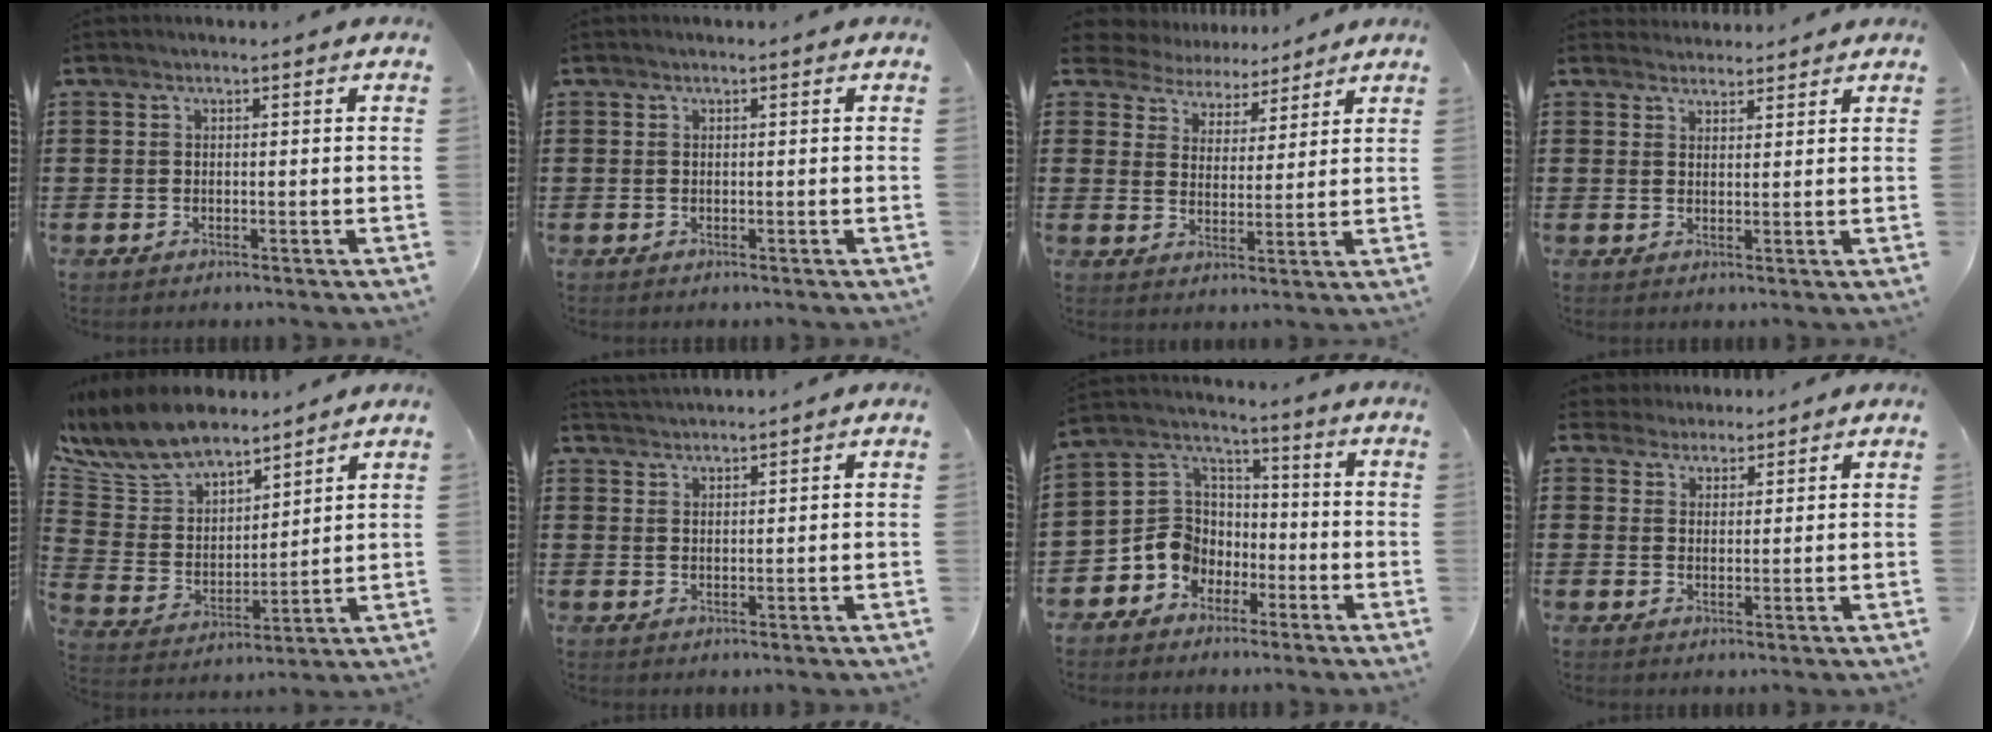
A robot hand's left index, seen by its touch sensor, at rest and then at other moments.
{"total": 0.0}
{"total": 6.0, "force": [5.7, 1.9, 0.0], "torque": [-0.033, -0.026, 0.103]}
{"total": 2.3, "force": [2.2, 0.5, -0.2], "torque": [-0.002, -0.001, 0.044]}
{"total": 9.1, "force": [8.3, 3.3, 1.8], "torque": [-0.082, -0.051, 0.155]}
{"total": 1.8, "force": [1.8, -0.3, -0.2], "torque": [0.000, 0.001, 0.036]}
{"total": 7.6, "force": [-2.8, 6.8, 1.8], "torque": [-0.083, 0.003, -0.062]}
{"total": 2.9, "force": [2.5, 1.2, -0.3], "torque": [-0.005, 0.004, 0.048]}